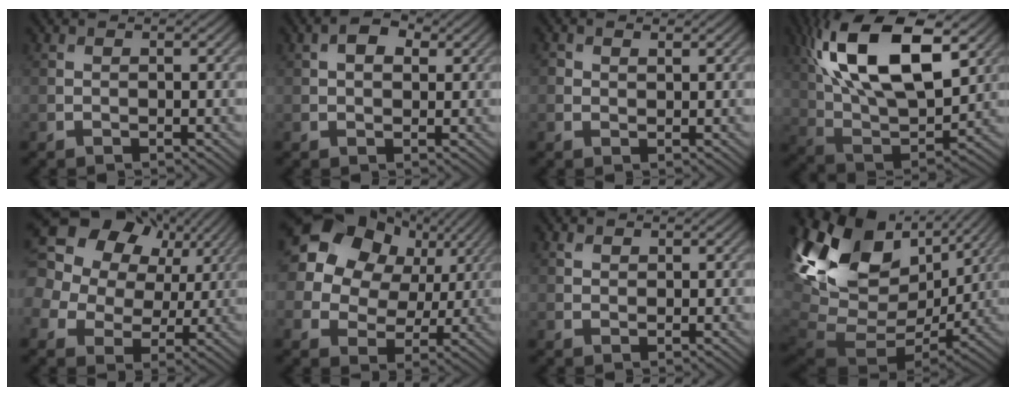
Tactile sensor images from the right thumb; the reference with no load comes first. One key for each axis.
{"total": 3.2, "fx": 1.1, "fy": 1.9, "fz": 2.3, "tx": -0.042, "ty": 0.006, "tz": 0.016}
{"total": 1.2, "fx": 0.6, "fy": 0.8, "fz": 0.5, "tx": -0.012, "ty": 0.000, "tz": 0.012}
{"total": 18.6, "fx": 8.0, "fy": 8.7, "fz": 14.4, "tx": -0.300, "ty": 0.025, "tz": 0.133}
{"total": 18.9, "fx": 8.0, "fy": 14.6, "fz": 9.0, "tx": -0.251, "ty": 0.043, "tz": 0.151}
{"total": 18.0, "fx": 7.3, "fy": 14.3, "fz": 8.1, "tx": -0.228, "ty": 0.049, "tz": 0.141}
{"total": 1.0, "fx": 0.7, "fy": 0.7, "fz": 0.3, "tx": -0.009, "ty": -0.002, "tz": 0.015}
{"total": 19.1, "fx": 4.9, "fy": 12.8, "fz": 13.3, "tx": -0.278, "ty": -0.026, "tz": 0.124}